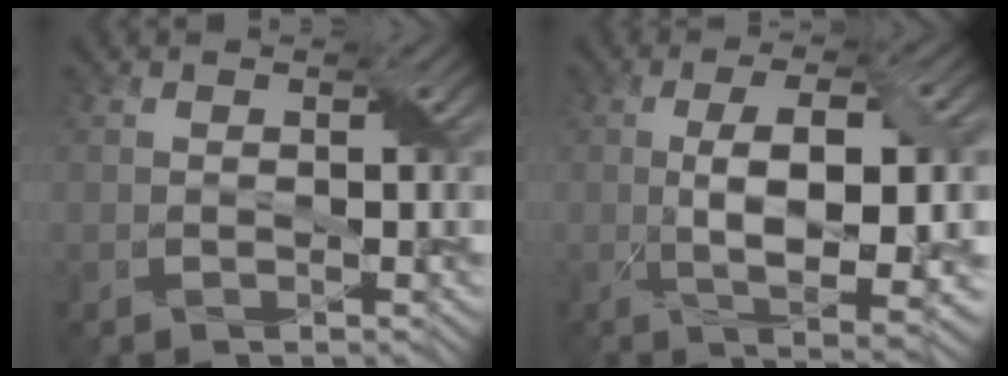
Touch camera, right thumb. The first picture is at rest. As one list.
[{"total": 9.9, "force": [-1.0, 2.8, 9.5], "torque": [-0.161, 0.001, -0.012]}]